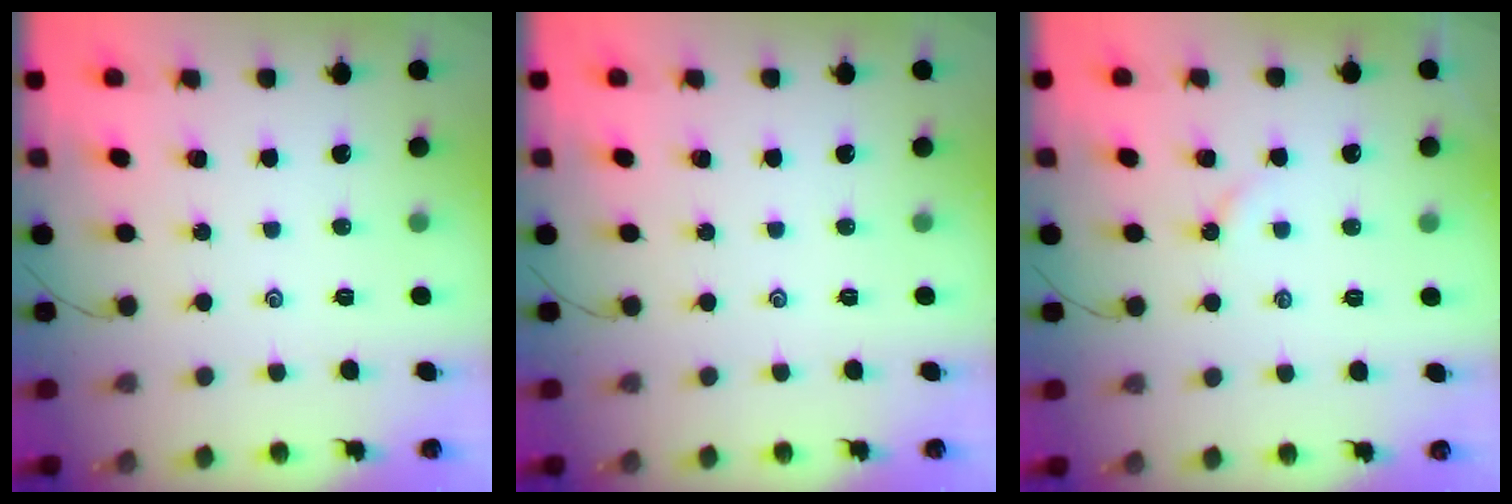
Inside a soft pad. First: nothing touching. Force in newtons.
{"total": 0.0}
{"total": 2.2, "press": 2.2, "slide": 0.4}